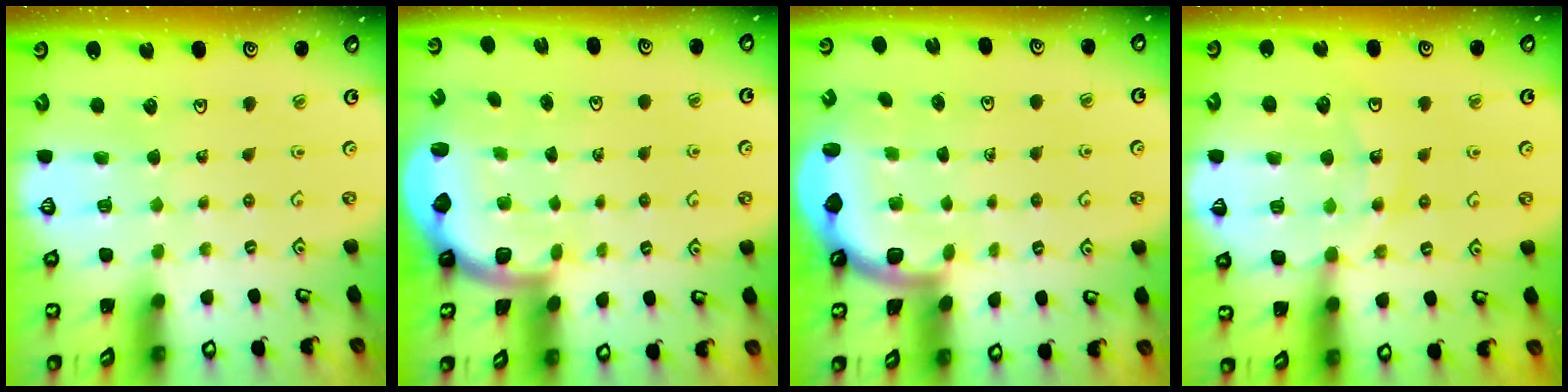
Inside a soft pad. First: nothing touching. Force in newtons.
{"total": 1.9, "press": 1.8, "slide": 0.5}
{"total": 1.6, "press": 1.6, "slide": 0.1}
{"total": 12.9, "press": 12.4, "slide": 3.4}